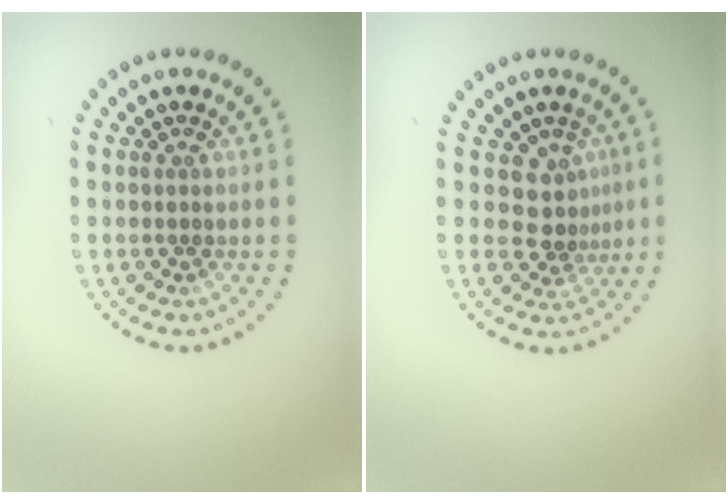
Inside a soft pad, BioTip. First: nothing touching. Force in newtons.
{"total": 2.9, "press": 2.1, "slide": 2.0}